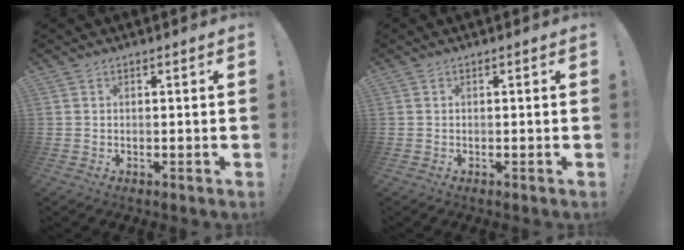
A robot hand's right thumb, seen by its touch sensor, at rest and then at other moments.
{"total": 0.0}